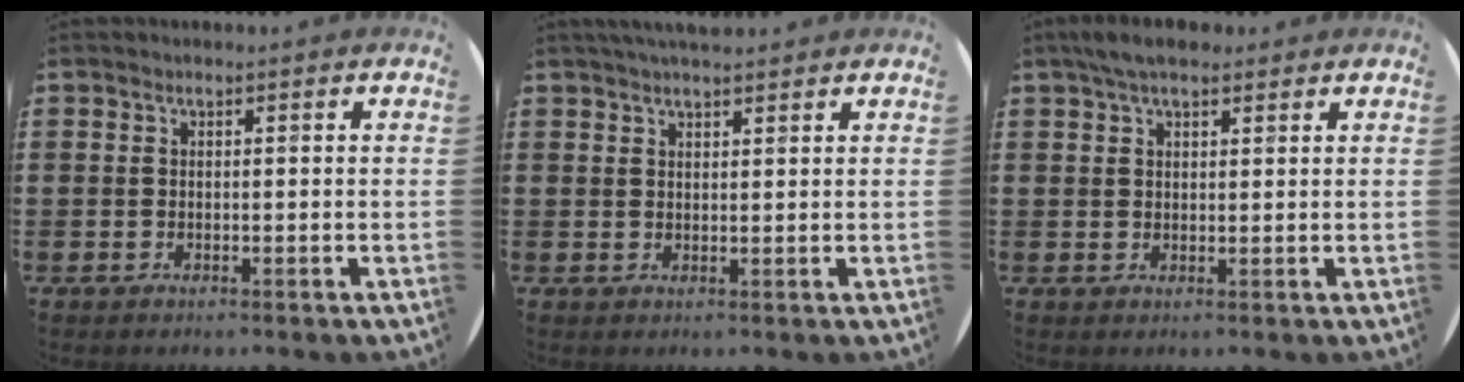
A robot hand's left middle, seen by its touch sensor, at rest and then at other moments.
{"total": 2.4, "force": [2.2, 0.3, 0.8], "torque": [-0.020, 0.001, 0.041]}
{"total": 3.5, "force": [2.7, 1.2, 1.9], "torque": [-0.044, 0.007, 0.050]}